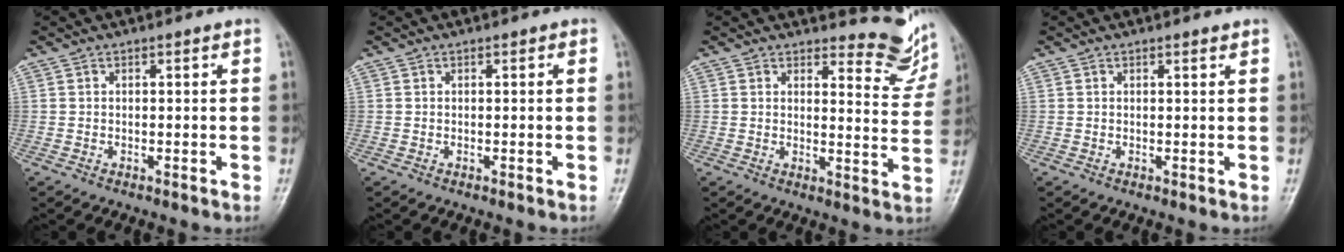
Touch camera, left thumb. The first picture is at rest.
{"total": 0.0}
{"total": 8.4, "force": [8.1, 2.1, 0.9], "torque": [0.017, -0.091, 0.084]}
{"total": 0.6, "force": [0.6, -0.1, 0.2], "torque": [-0.003, -0.006, 0.011]}